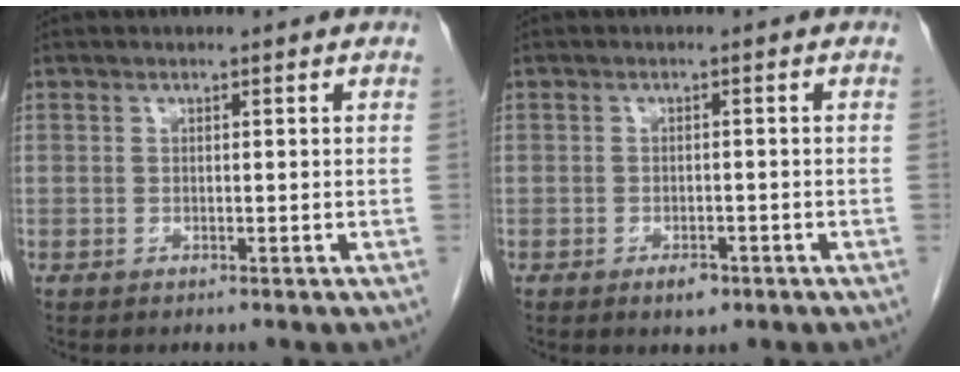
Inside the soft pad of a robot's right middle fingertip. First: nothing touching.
{"total": 2.2, "force": [-1.3, 1.0, 1.4], "torque": [-0.023, 0.001, -0.015]}